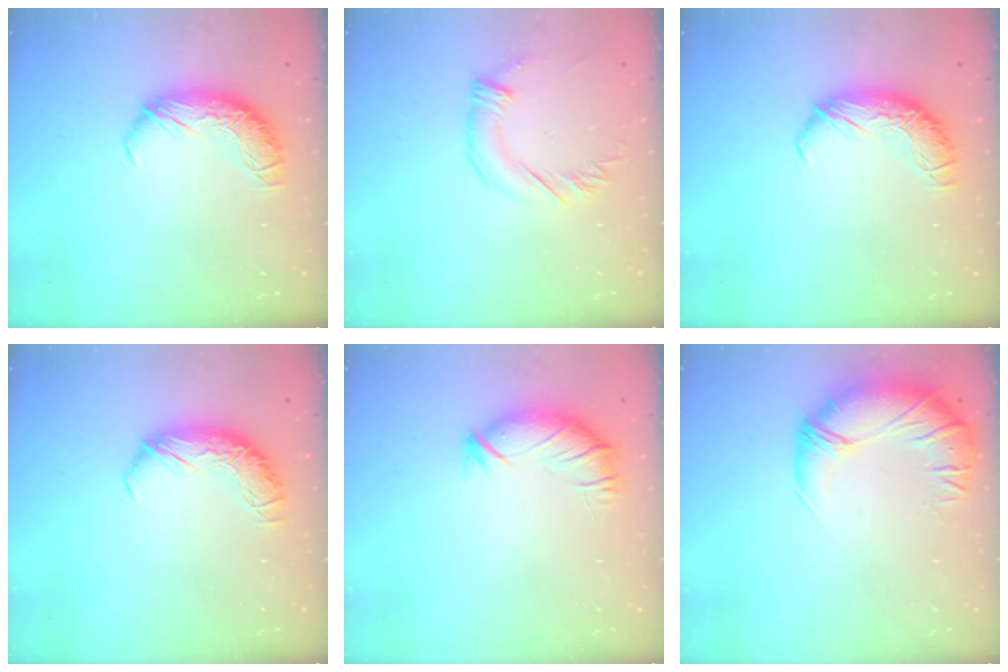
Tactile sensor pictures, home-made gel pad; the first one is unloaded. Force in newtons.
{"total": 2.4, "press": 2.2, "slide": 1.0}
{"total": 0.0}
{"total": 0.0}
{"total": 3.1, "press": 2.5, "slide": 1.9}
{"total": 2.9, "press": 0.1, "slide": 2.9}